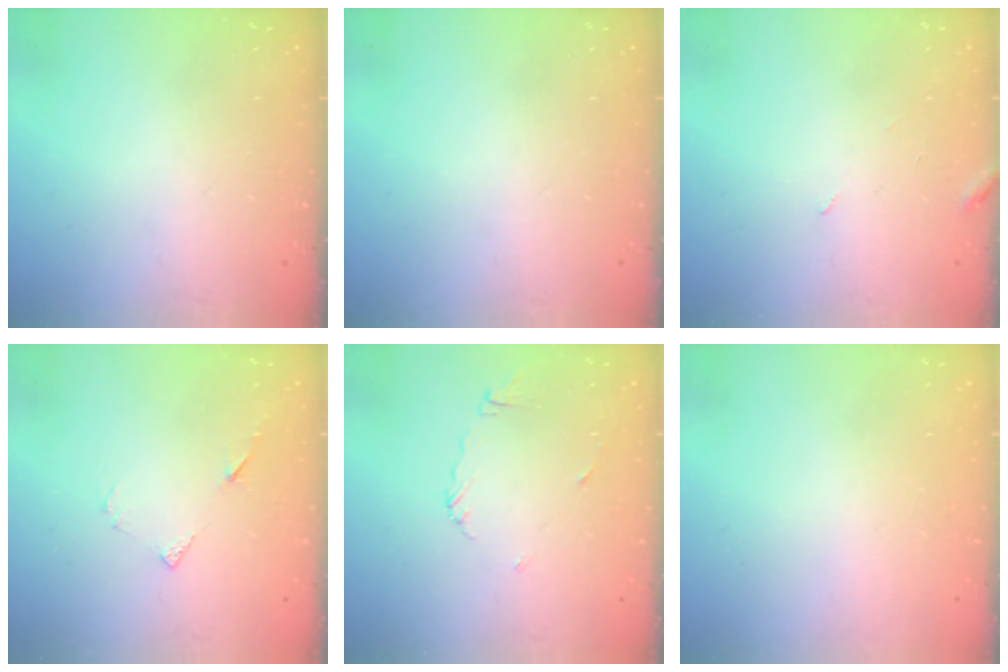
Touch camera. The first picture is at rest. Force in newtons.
{"total": 0.0}
{"total": 3.0, "press": 3.0, "slide": 0.2}
{"total": 4.9, "press": 4.9, "slide": 0.5}
{"total": 6.9, "press": 6.9, "slide": 0.1}
{"total": 1.9, "press": 1.9, "slide": 0.1}